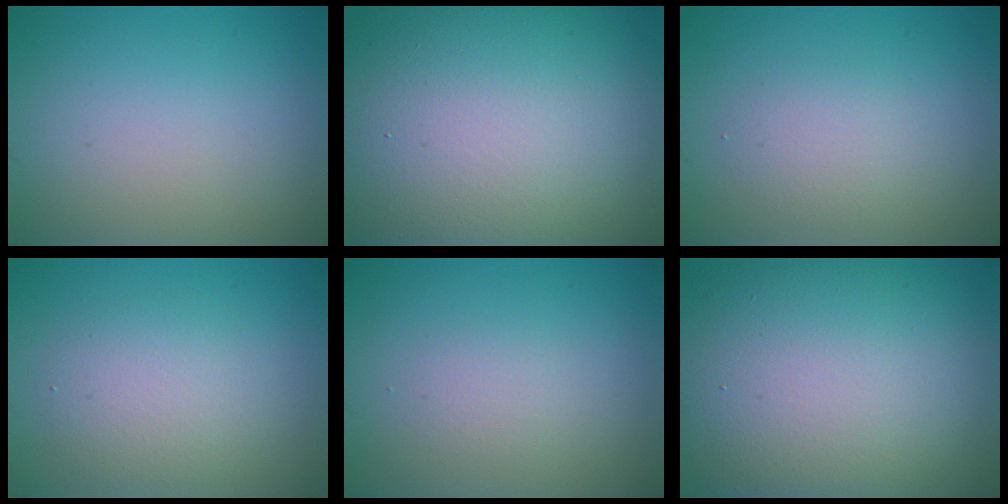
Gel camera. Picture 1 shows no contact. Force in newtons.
{"total": 19.7, "press": 19.7, "slide": 1.2}
{"total": 1.9, "press": 1.9, "slide": 0.1}
{"total": 3.4, "press": 3.3, "slide": 0.3}
{"total": 1.3, "press": 1.3, "slide": 0.1}
{"total": 15.1, "press": 15.1, "slide": 1.0}